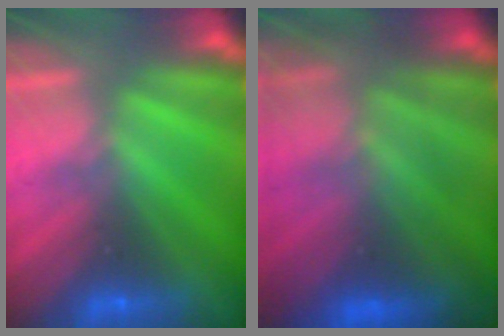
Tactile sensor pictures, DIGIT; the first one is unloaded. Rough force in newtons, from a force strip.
{"total": 5.8}